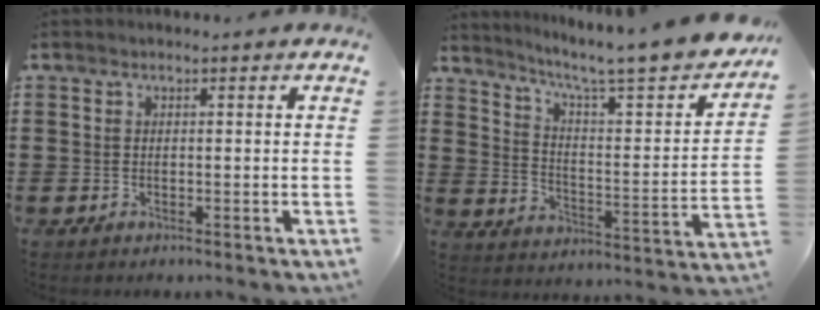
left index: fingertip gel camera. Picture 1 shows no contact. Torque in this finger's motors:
{"motor_torque": [2.14, 0.00, 0.33, 0.11]}